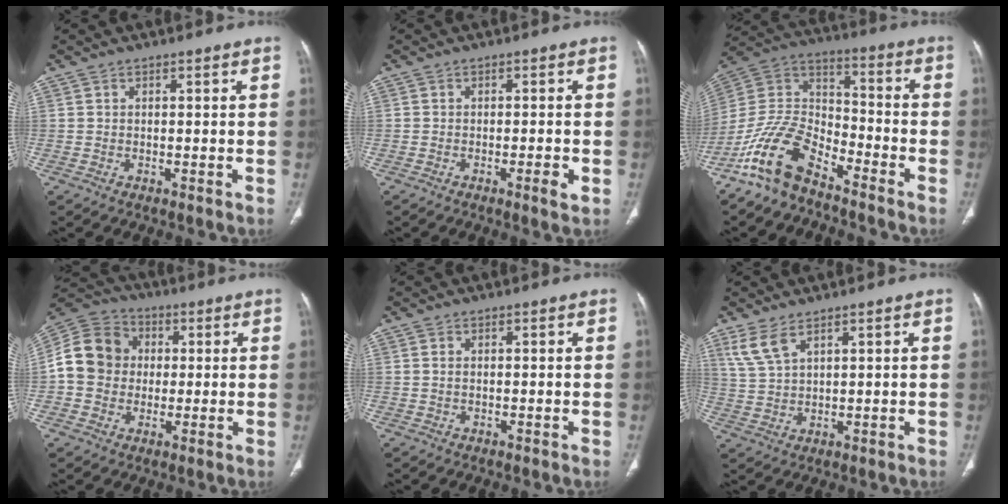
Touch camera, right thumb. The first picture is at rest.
{"total": 2.5, "force": [-1.0, 0.2, 2.2], "torque": [-0.038, -0.002, -0.017]}
{"total": 13.3, "force": [-9.9, 5.7, 6.8], "torque": [-0.128, 0.078, -0.200]}
{"total": 12.7, "force": [0.8, 11.0, 6.3], "torque": [-0.108, 0.026, 0.005]}
{"total": 0.7, "force": [0.1, 0.4, 0.6], "torque": [-0.016, 0.001, 0.003]}
{"total": 5.2, "force": [3.3, 2.0, 3.4], "torque": [-0.075, -0.010, 0.079]}